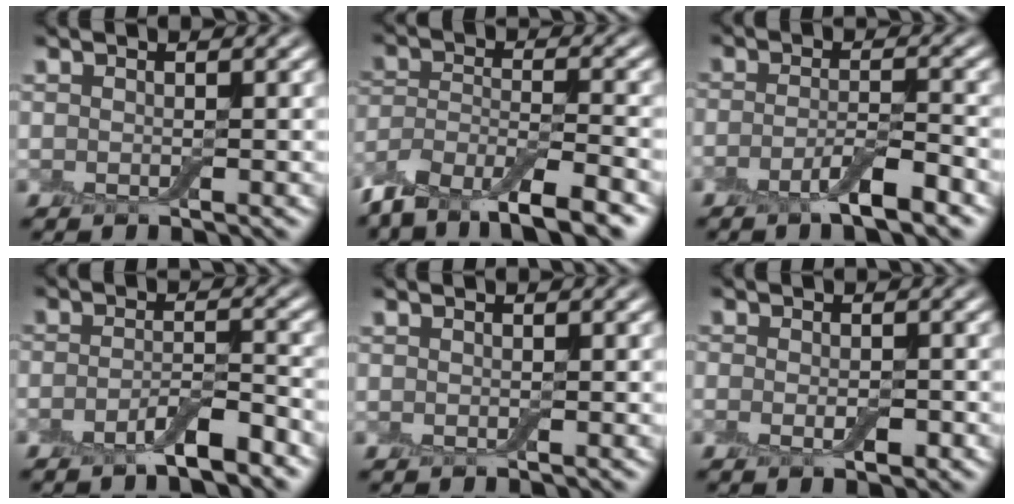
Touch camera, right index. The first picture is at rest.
{"total": 8.5, "force": [-6.6, 2.6, 4.6], "torque": [-0.084, -0.007, -0.130]}
{"total": 3.8, "force": [-2.3, 0.7, 3.0], "torque": [-0.056, 0.001, -0.049]}
{"total": 3.6, "force": [-2.4, 0.8, 2.6], "torque": [-0.047, 0.004, -0.050]}
{"total": 0.0}
{"total": 2.1, "force": [-0.6, 1.1, 1.7], "torque": [-0.030, -0.003, -0.012]}